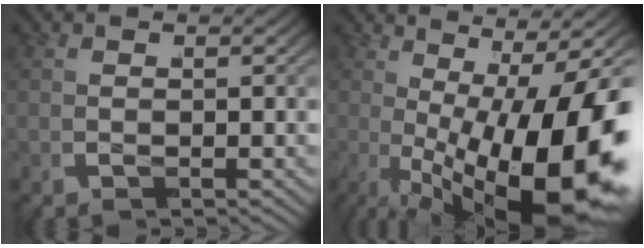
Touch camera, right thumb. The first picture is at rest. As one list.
[{"total": 18.1, "force": [-3.8, 9.8, 14.7], "torque": [-0.252, -0.053, -0.023]}]